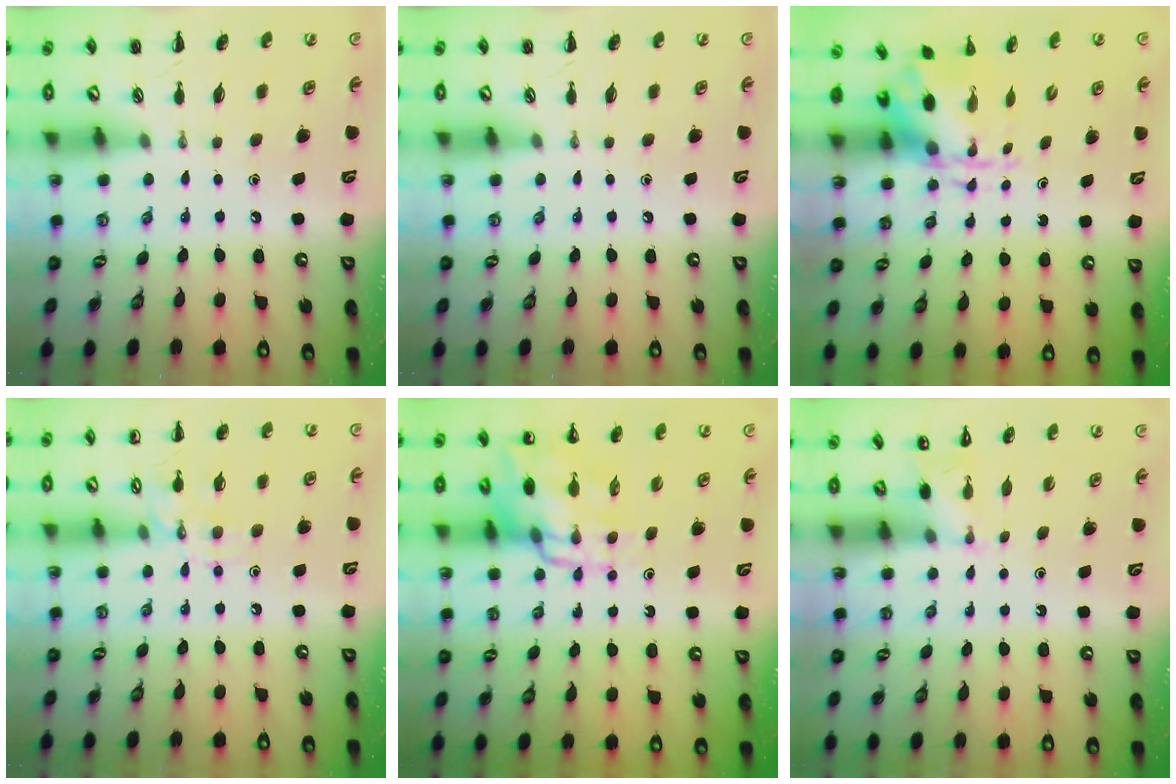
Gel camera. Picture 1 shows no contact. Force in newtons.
{"total": 0.0}
{"total": 3.7, "press": 3.6, "slide": 1.0}
{"total": 9.7, "press": 9.7, "slide": 0.7}
{"total": 13.7, "press": 13.3, "slide": 3.3}
{"total": 2.2, "press": 2.1, "slide": 0.7}